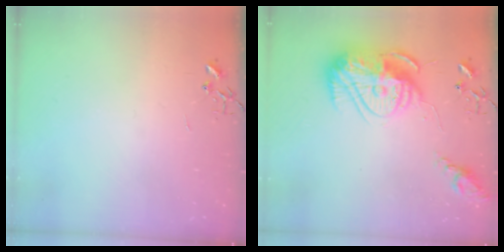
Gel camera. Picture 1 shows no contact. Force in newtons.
{"total": 18.7, "press": 18.6, "slide": 1.7}